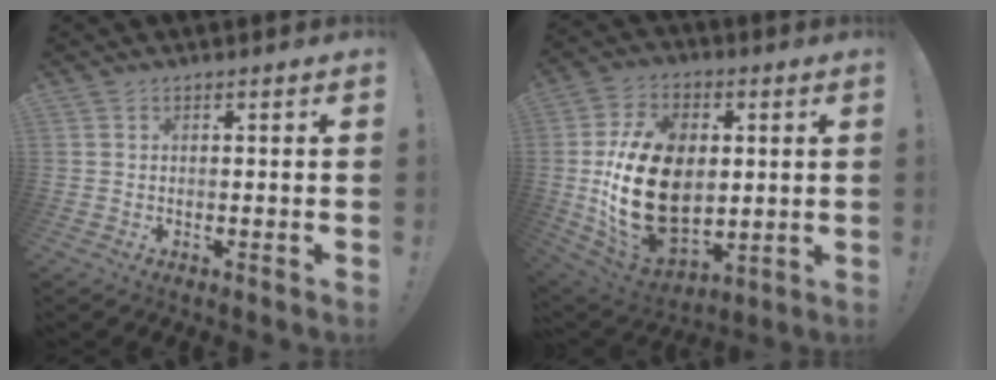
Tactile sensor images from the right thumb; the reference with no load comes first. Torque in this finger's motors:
{"motor_torque": [2.00, 3.01, 2.42, -0.35, 0.73]}